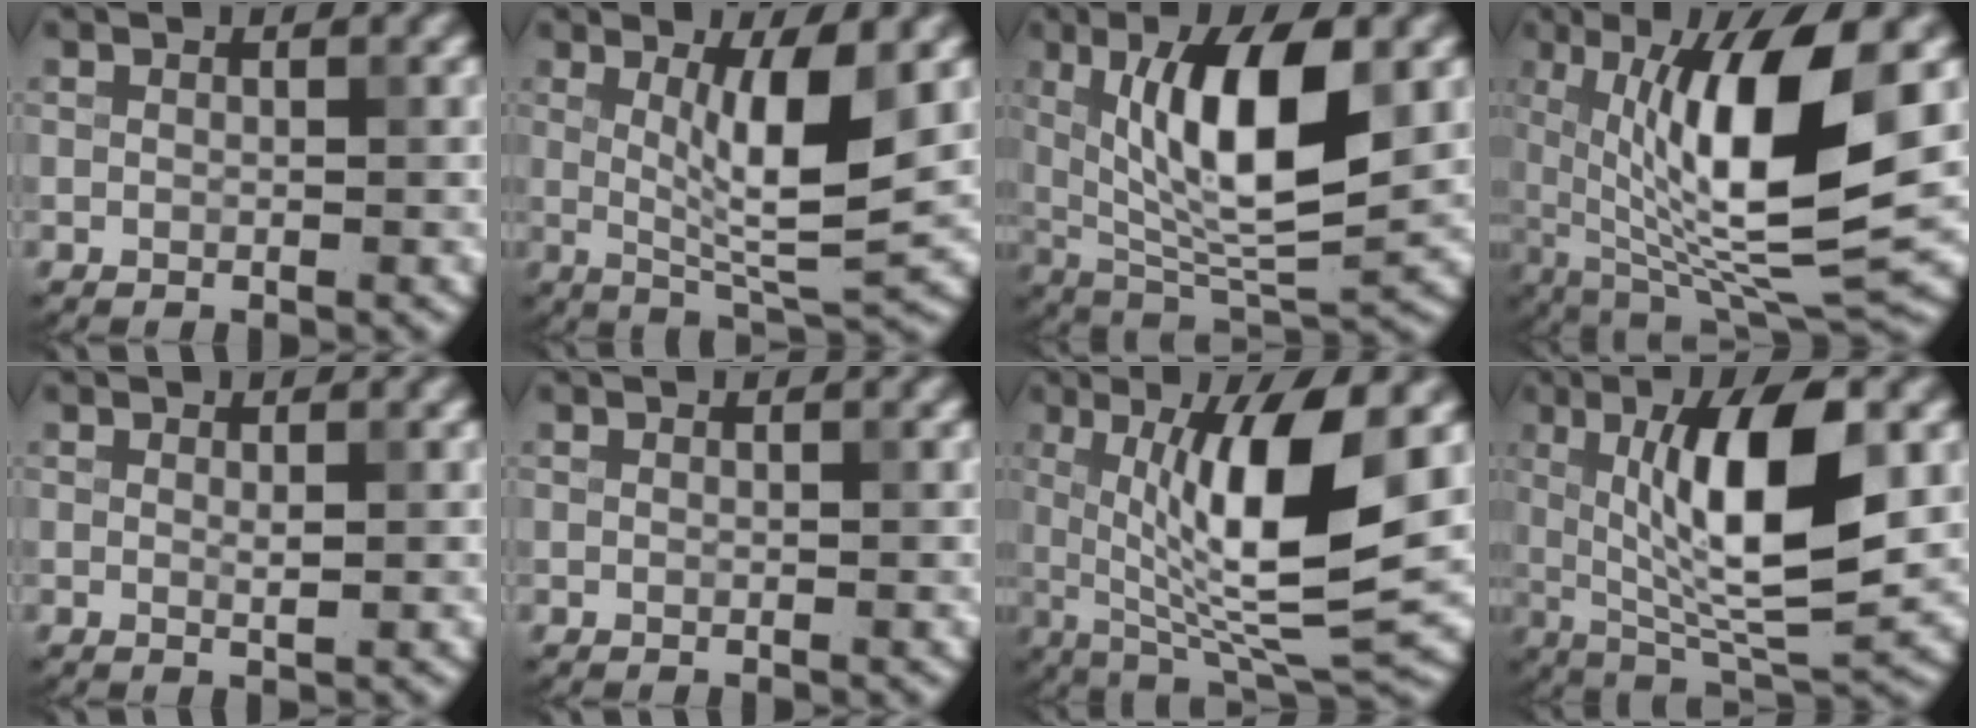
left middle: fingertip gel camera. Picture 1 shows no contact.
{"total": 6.6, "force": [1.2, 1.3, 6.3], "torque": [-0.105, -0.015, 0.025]}
{"total": 10.3, "force": [2.4, 3.4, 9.4], "torque": [-0.153, -0.005, 0.045]}
{"total": 11.9, "force": [1.6, 3.1, 11.4], "torque": [-0.183, -0.009, 0.035]}
{"total": 0.7, "force": [0.2, 0.1, 0.7], "torque": [-0.011, -0.001, 0.002]}
{"total": 0.0}
{"total": 10.8, "force": [1.5, 2.6, 10.4], "torque": [-0.162, -0.009, 0.035]}
{"total": 10.8, "force": [1.7, 3.1, 10.2], "torque": [-0.155, -0.001, 0.031]}